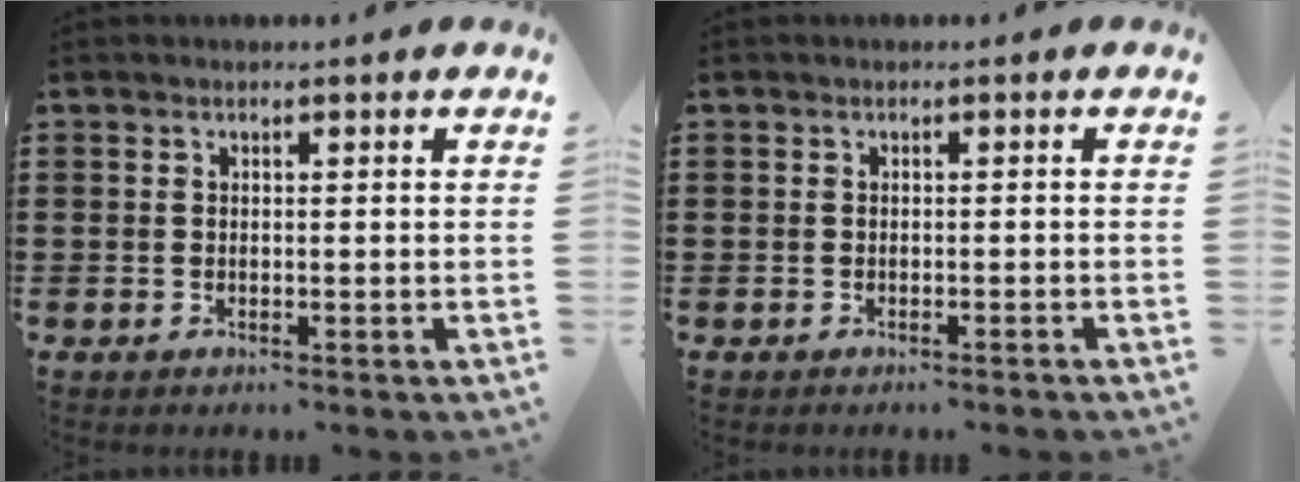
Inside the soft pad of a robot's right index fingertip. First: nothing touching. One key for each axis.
{"total": 0.5, "fx": -0.4, "fy": -0.2, "fz": 0.2, "tx": -0.006, "ty": -0.004, "tz": -0.008}